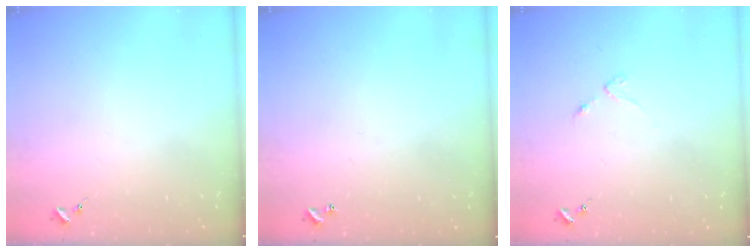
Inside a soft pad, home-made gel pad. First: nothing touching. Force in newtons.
{"total": 0.9, "press": 0.9, "slide": 0.2}
{"total": 2.5, "press": 2.4, "slide": 0.4}